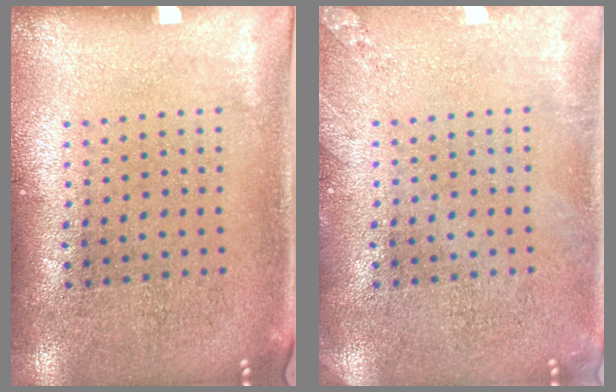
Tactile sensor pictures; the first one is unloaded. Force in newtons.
{"total": 1.3, "press": 1.3, "slide": 0.2}